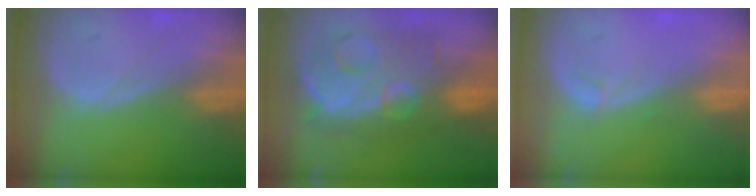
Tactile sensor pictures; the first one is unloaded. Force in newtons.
{"total": 12.3, "press": 12.3, "slide": 1.3}
{"total": 1.0, "press": 0.9, "slide": 0.3}